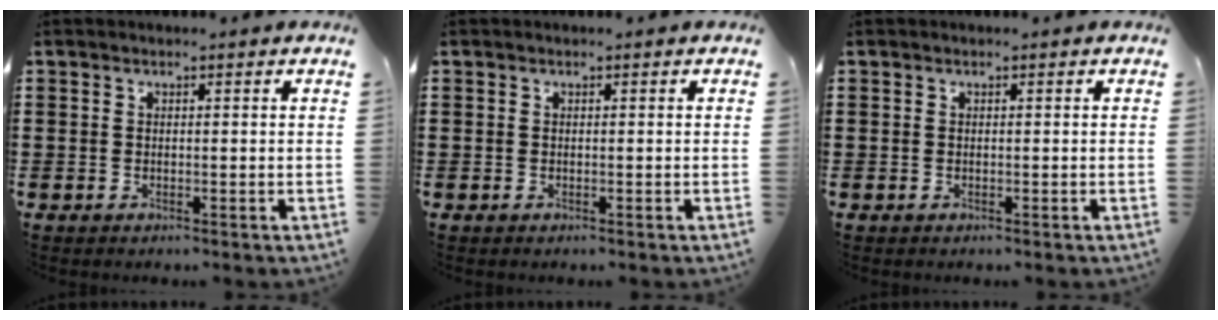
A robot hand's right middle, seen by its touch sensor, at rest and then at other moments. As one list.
[{"total": 0.0}, {"total": 0.0}]